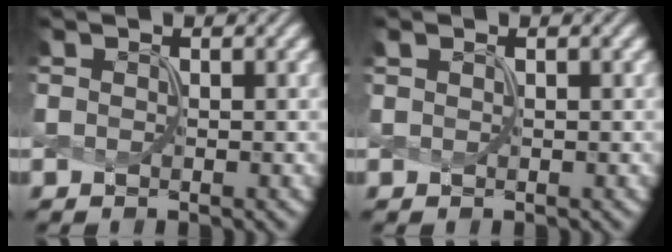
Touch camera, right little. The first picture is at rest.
{"total": 0.6, "force": [0.3, 0.2, 0.5], "torque": [-0.009, 0.001, 0.003]}